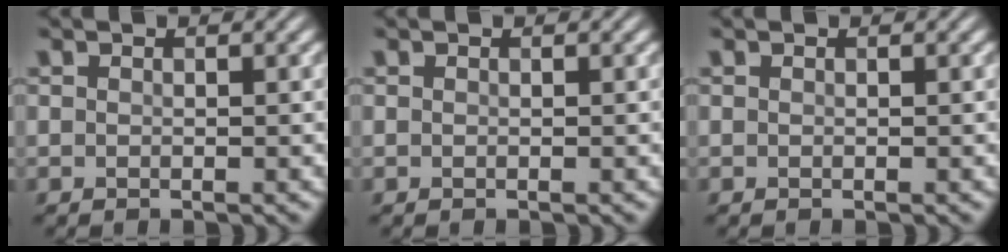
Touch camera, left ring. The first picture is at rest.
{"total": 0.0}
{"total": 0.0}